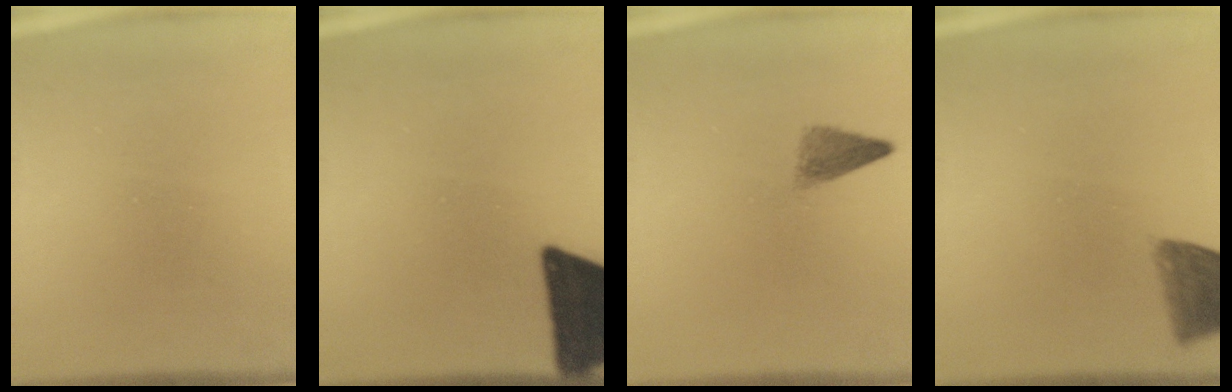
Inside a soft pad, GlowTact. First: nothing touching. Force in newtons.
{"total": 18.8}
{"total": 2.5}
{"total": 6.4}